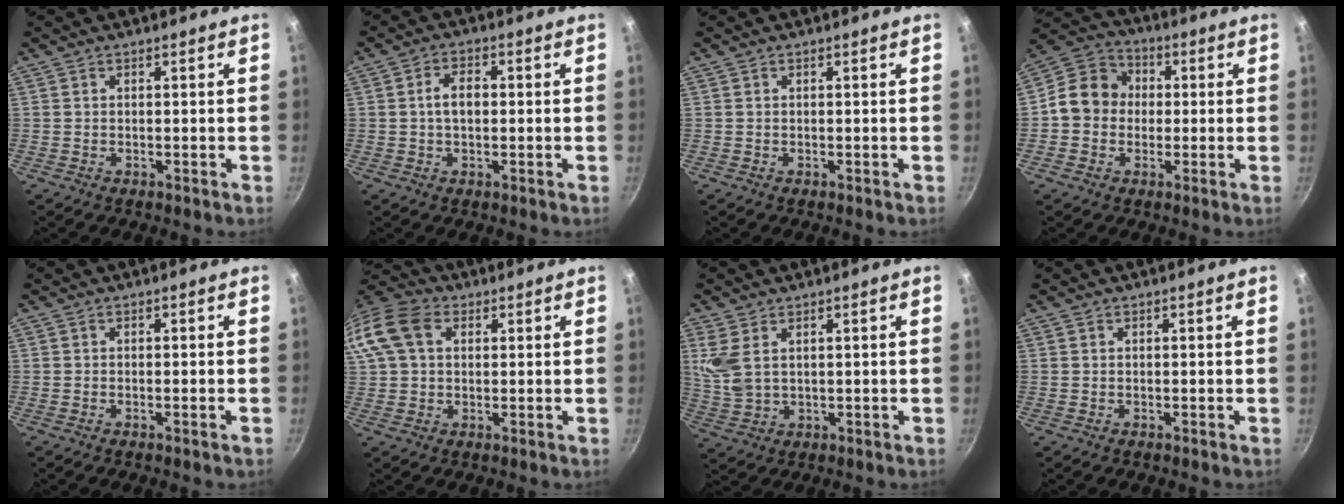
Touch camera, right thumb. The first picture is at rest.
{"total": 4.7, "force": [0.2, 2.9, 3.7], "torque": [-0.056, 0.014, -0.001]}
{"total": 0.0}
{"total": 10.2, "force": [-0.2, 9.0, 4.7], "torque": [-0.047, 0.026, -0.026]}
{"total": 0.7, "force": [-0.4, -0.1, 0.6], "torque": [-0.021, 0.005, -0.008]}
{"total": 14.3, "force": [3.9, 10.4, 9.0], "torque": [-0.200, 0.029, 0.060]}
{"total": 6.4, "force": [2.3, 3.8, 4.6], "torque": [-0.095, -0.010, 0.057]}
{"total": 0.0}